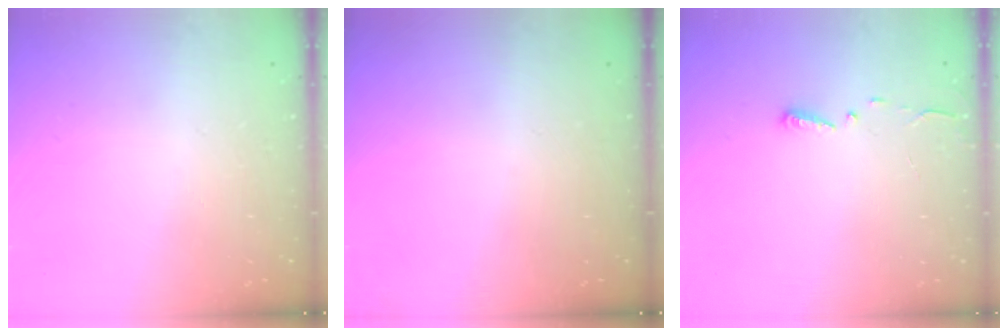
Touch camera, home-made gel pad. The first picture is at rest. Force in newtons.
{"total": 0.0}
{"total": 3.0, "press": 2.9, "slide": 0.3}